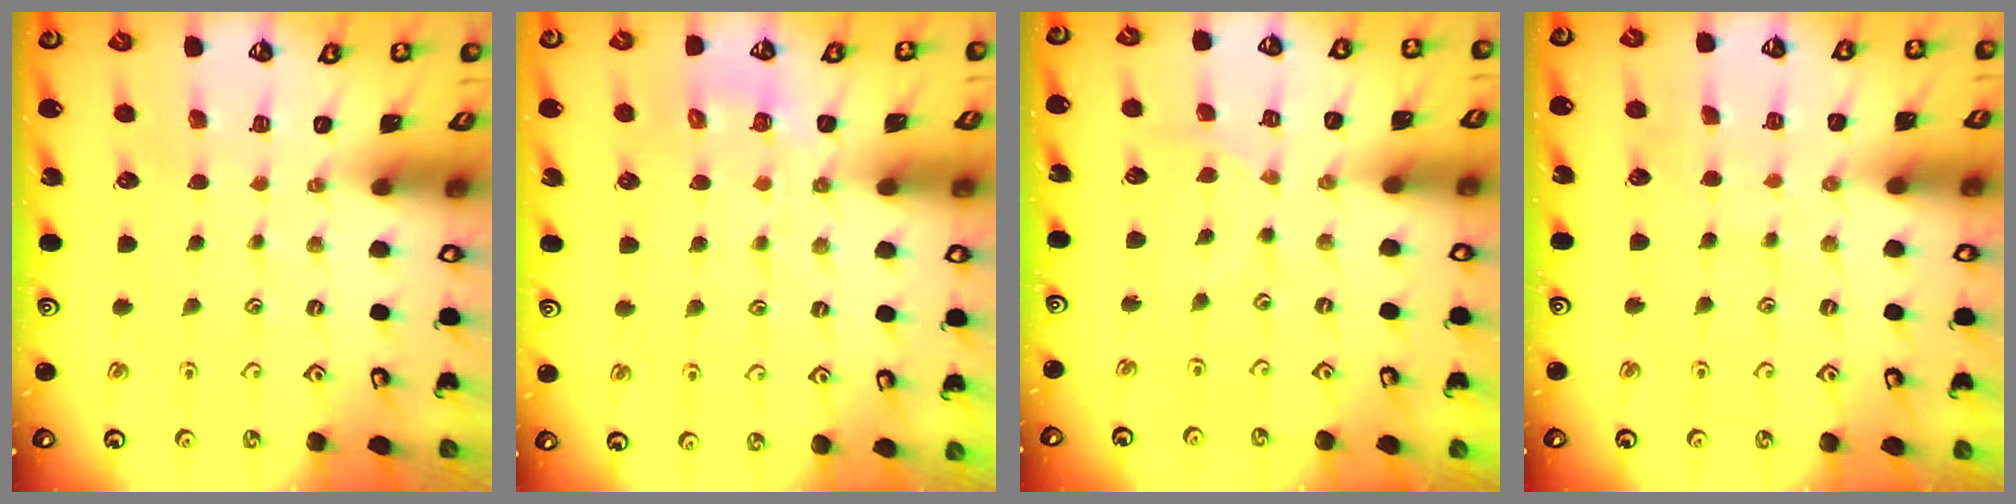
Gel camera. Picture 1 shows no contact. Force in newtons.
{"total": 6.8, "press": 6.7, "slide": 1.1}
{"total": 0.6, "press": 0.5, "slide": 0.2}
{"total": 5.5, "press": 5.5, "slide": 0.4}